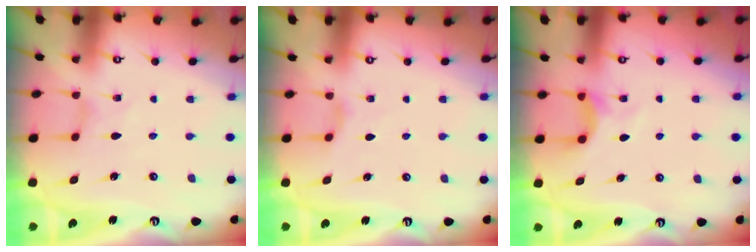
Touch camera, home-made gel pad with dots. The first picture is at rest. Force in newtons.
{"total": 0.7, "press": 0.6, "slide": 0.3}
{"total": 4.7, "press": 4.7, "slide": 0.6}